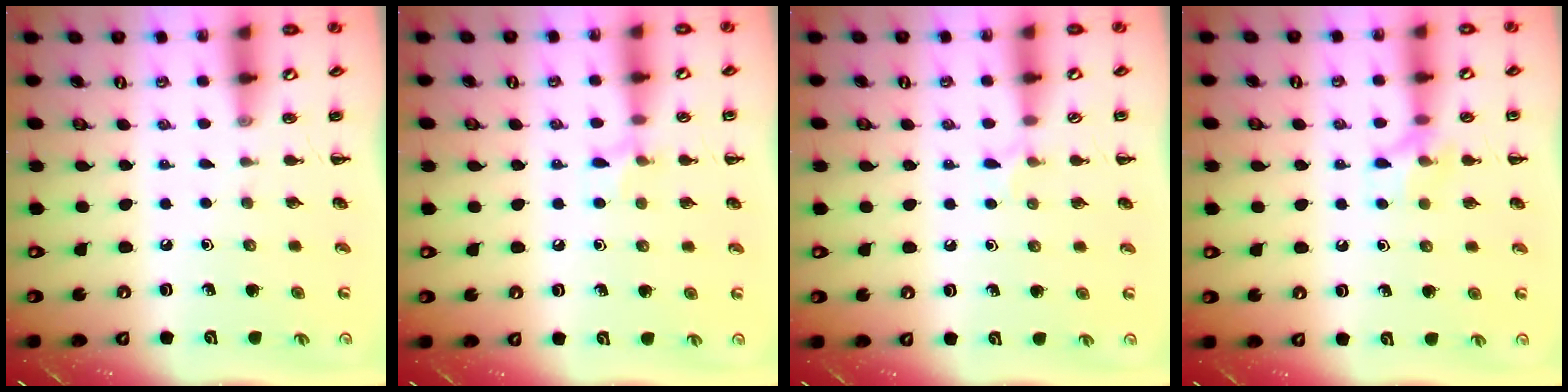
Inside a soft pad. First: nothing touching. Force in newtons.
{"total": 5.7, "press": 5.4, "slide": 1.8}
{"total": 5.2, "press": 4.9, "slide": 1.8}
{"total": 8.1, "press": 8.0, "slide": 1.2}